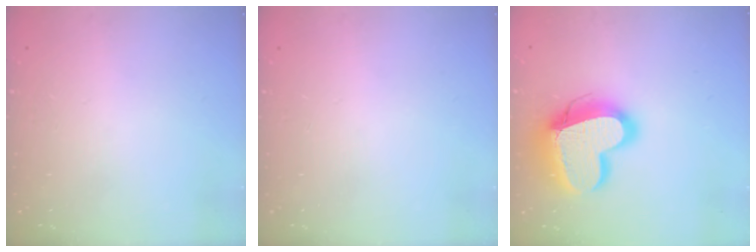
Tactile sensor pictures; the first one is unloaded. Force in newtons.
{"total": 0.0}
{"total": 19.4, "press": 19.3, "slide": 1.7}